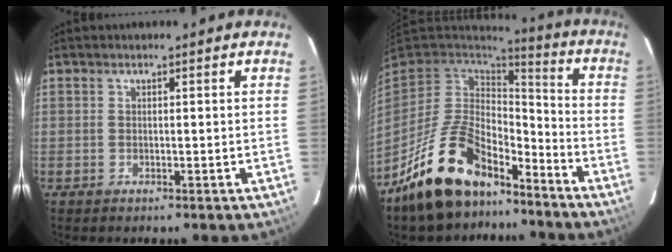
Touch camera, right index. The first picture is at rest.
{"total": 18.3, "force": [-12.9, 8.6, 9.8], "torque": [-0.206, -0.001, -0.212]}